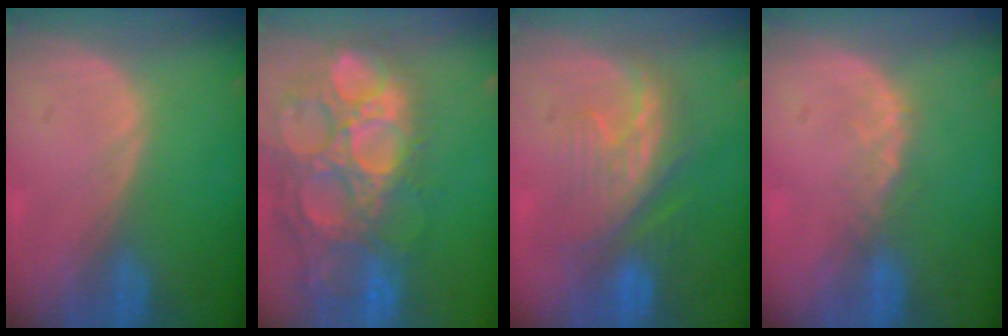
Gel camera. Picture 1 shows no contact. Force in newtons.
{"total": 15.7, "press": 13.0, "slide": 8.9}
{"total": 8.4, "press": 8.1, "slide": 1.9}
{"total": 2.6, "press": 2.1, "slide": 1.5}